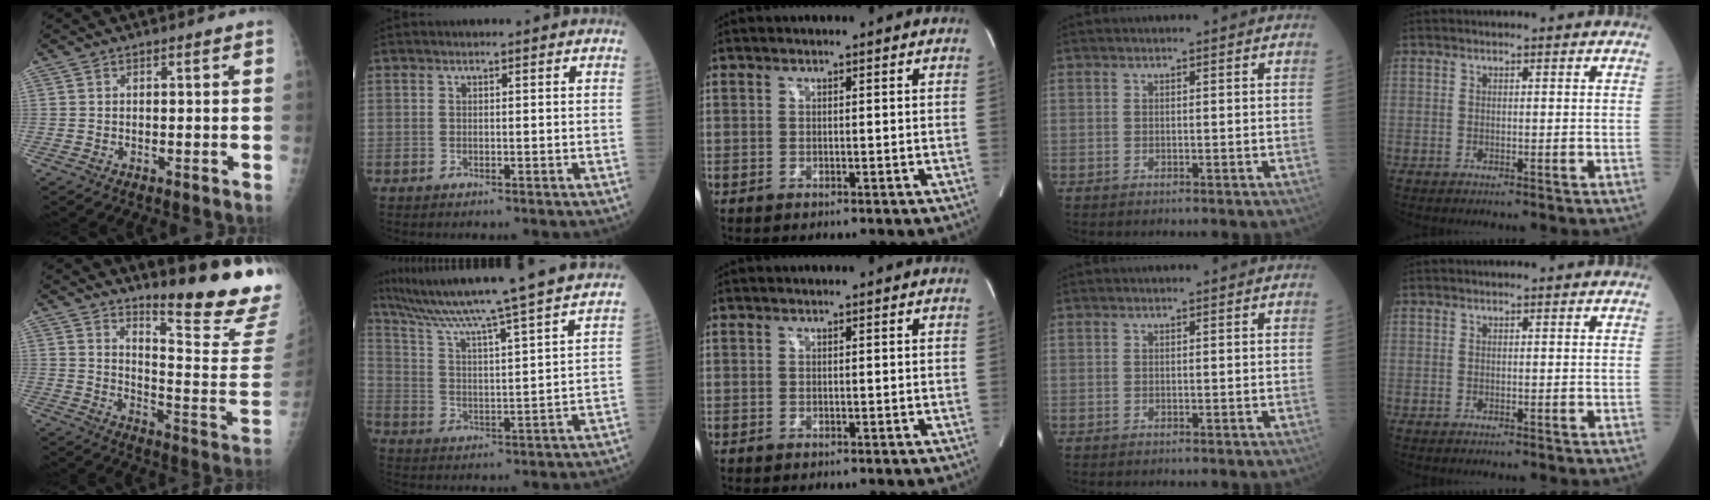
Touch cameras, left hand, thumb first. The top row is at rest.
{"thumb": {"total": 19.2, "force": [16.3, 1.2, 10.0], "torque": [-0.117, -0.182, 0.218]}, "index": {"total": 26.1, "force": [22.9, -2.3, 12.3], "torque": [-0.212, -0.043, 0.322]}}